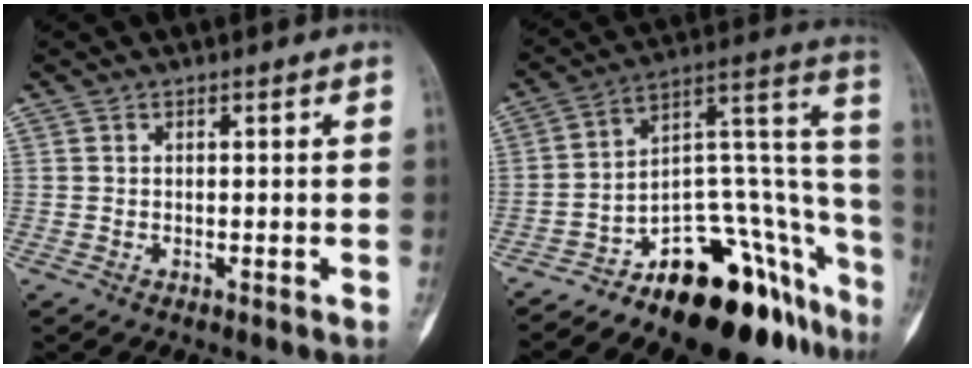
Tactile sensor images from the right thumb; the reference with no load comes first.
{"total": 25.3, "force": [-15.2, 10.6, 17.2], "torque": [-0.120, 0.133, -0.226]}